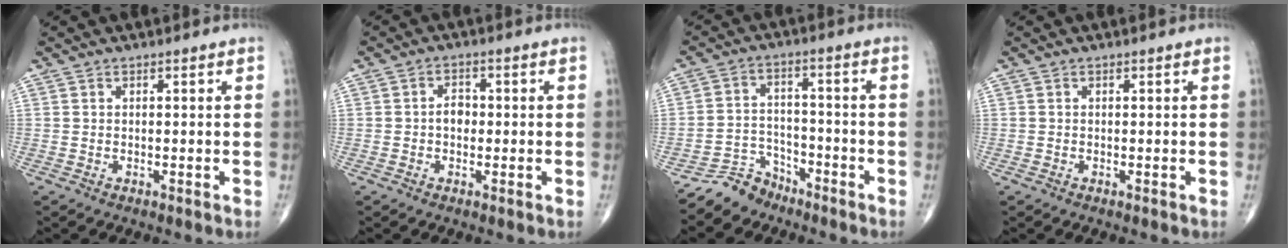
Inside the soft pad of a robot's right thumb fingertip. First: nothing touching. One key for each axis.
{"total": 2.9, "fx": -0.3, "fy": 2.2, "fz": 1.9, "tx": -0.019, "ty": 0.009, "tz": -0.010}
{"total": 6.1, "fx": -5.3, "fy": 3.0, "fz": -0.4, "tx": 0.035, "ty": 0.050, "tz": -0.105}
{"total": 0.0}